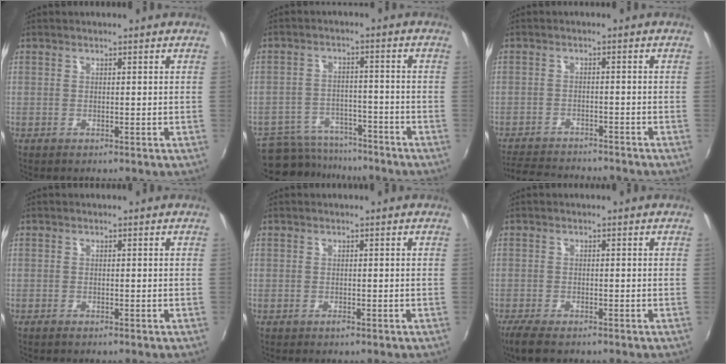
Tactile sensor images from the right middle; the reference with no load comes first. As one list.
[{"total": 12.0, "force": [-10.6, 4.7, 3.0], "torque": [-0.086, 0.007, -0.151]}, {"total": 10.4, "force": [-9.6, 1.8, 3.4], "torque": [-0.091, -0.009, -0.149]}, {"total": 0.8, "force": [-0.6, 0.1, 0.4], "torque": [-0.009, -0.003, -0.013]}, {"total": 0.6, "force": [-0.5, 0.3, 0.3], "torque": [-0.006, -0.002, -0.010]}, {"total": 4.5, "force": [-3.4, 1.0, 2.8], "torque": [-0.069, -0.017, -0.063]}]